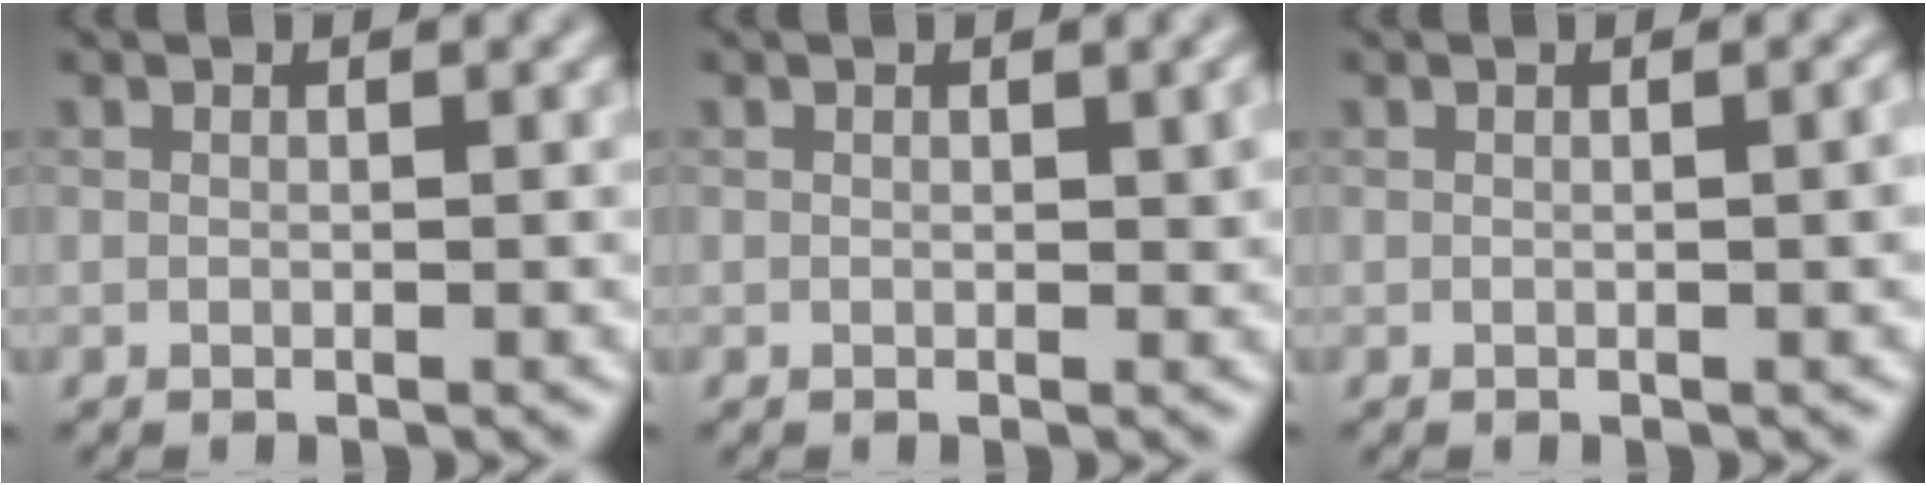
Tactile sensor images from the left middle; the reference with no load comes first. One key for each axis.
{"total": 0.8, "fx": 0.2, "fy": 0.4, "fz": 0.7, "tx": -0.006, "ty": -0.001, "tz": 0.003}
{"total": 1.9, "fx": 0.1, "fy": 0.5, "fz": 1.9, "tx": -0.018, "ty": 0.004, "tz": -0.001}